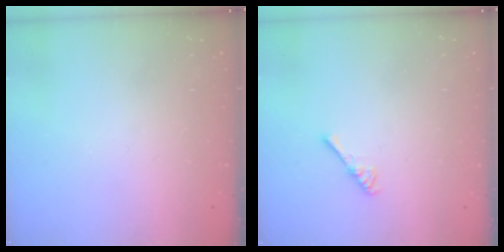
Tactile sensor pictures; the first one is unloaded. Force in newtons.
{"total": 2.7, "press": 2.6, "slide": 0.4}